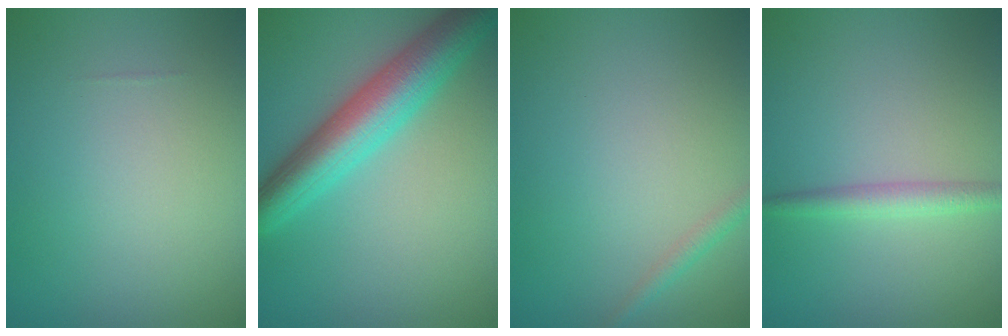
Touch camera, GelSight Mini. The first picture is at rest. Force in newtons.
{"total": 6.9, "press": 6.9, "slide": 0.3}
{"total": 1.2, "press": 1.2, "slide": 0.0}
{"total": 1.9, "press": 1.9, "slide": 0.1}